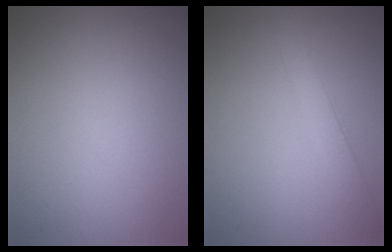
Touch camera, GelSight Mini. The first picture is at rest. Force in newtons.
{"total": 2.1, "press": 2.1, "slide": 0.0}